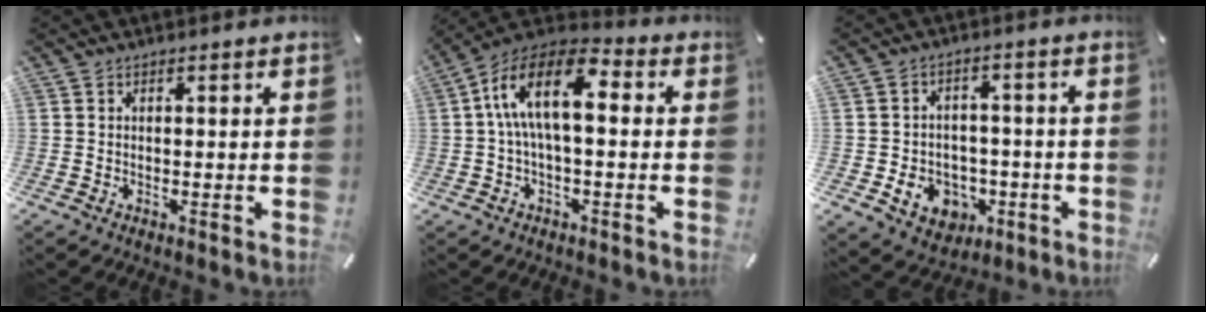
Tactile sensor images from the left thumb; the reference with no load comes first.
{"total": 13.1, "force": [1.4, 6.6, 11.2], "torque": [-0.228, 0.004, 0.027]}
{"total": 8.8, "force": [-2.2, 7.7, 3.6], "torque": [-0.062, 0.012, -0.036]}